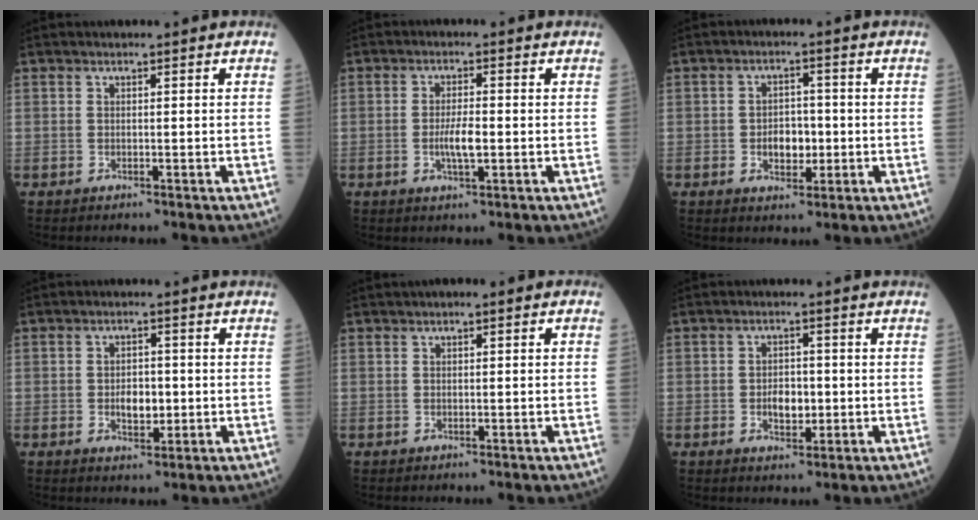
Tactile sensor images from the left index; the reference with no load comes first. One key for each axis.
{"total": 3.8, "fx": -0.6, "fy": 0.7, "fz": 3.7, "tx": -0.074, "ty": -0.003, "tz": -0.010}
{"total": 4.4, "fx": -0.7, "fy": 2.8, "fz": 3.3, "tx": -0.052, "ty": 0.007, "tz": -0.008}
{"total": 3.8, "fx": -0.4, "fy": 2.2, "fz": 3.1, "tx": -0.050, "ty": 0.001, "tz": -0.003}
{"total": 1.5, "fx": 0.5, "fy": 0.4, "fz": 1.3, "tx": -0.020, "ty": 0.009, "tz": 0.005}
{"total": 3.8, "fx": -0.6, "fy": 2.2, "fz": 3.0, "tx": -0.049, "ty": 0.002, "tz": -0.006}